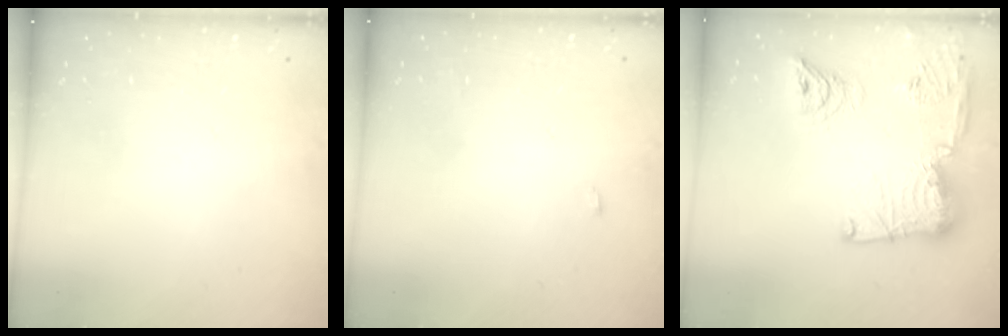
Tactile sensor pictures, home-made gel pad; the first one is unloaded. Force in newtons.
{"total": 6.7, "press": 2.2, "slide": 6.3}
{"total": 21.8, "press": 20.6, "slide": 6.9}